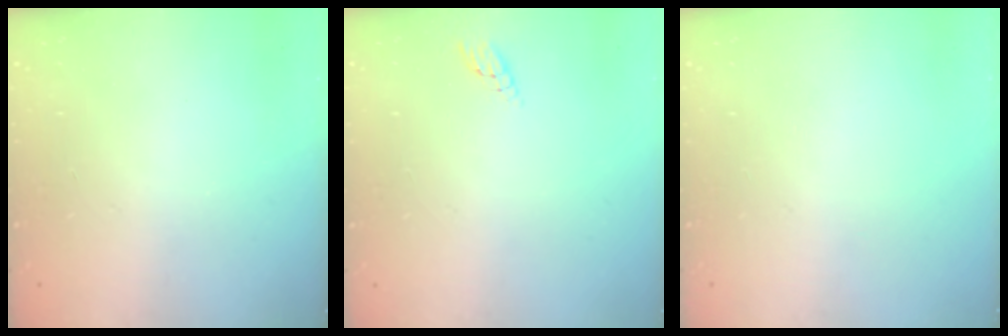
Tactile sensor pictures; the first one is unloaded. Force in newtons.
{"total": 2.9, "press": 2.9, "slide": 0.3}
{"total": 0.0}